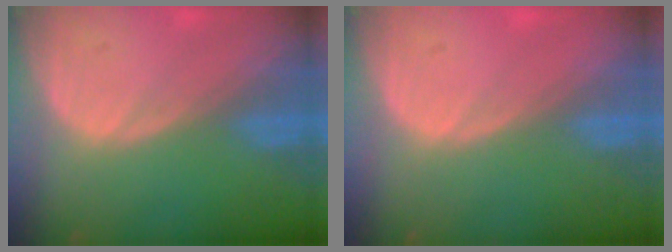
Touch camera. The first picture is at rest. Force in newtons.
{"total": 0.6, "press": 0.2, "slide": 0.5}